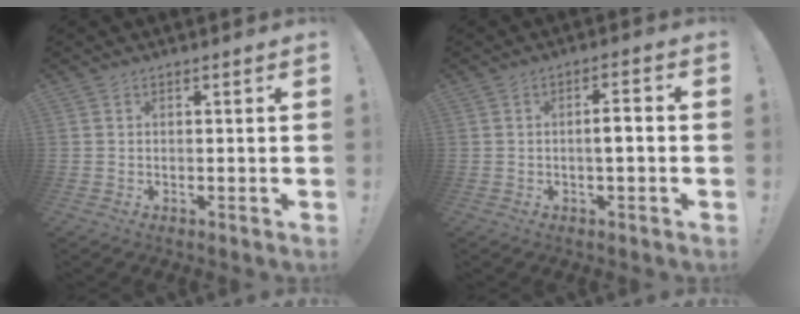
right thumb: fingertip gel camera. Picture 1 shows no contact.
{"total": 4.2, "force": [-1.1, 0.6, 4.0], "torque": [-0.071, 0.007, -0.023]}